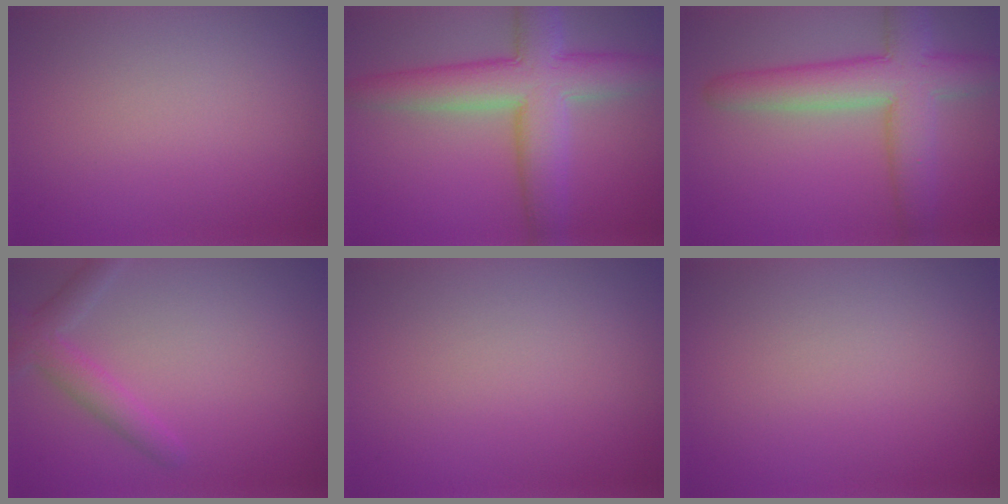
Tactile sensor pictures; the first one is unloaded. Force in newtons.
{"total": 8.3, "press": 8.3, "slide": 0.3}
{"total": 7.5, "press": 7.4, "slide": 0.3}
{"total": 2.8, "press": 2.8, "slide": 0.0}
{"total": 0.0}
{"total": 0.0}